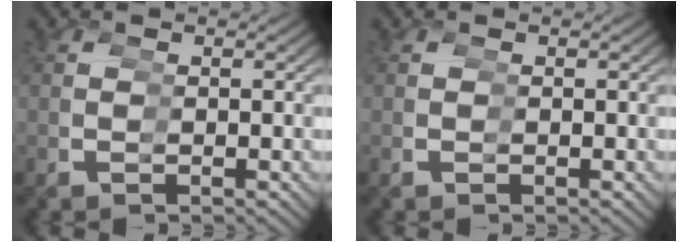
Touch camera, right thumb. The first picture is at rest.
{"total": 0.0}